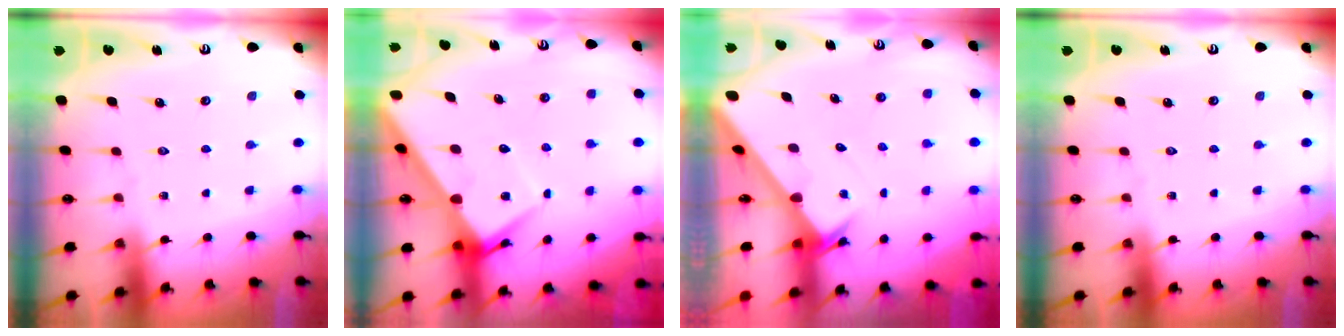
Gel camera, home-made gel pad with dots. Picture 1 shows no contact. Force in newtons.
{"total": 8.4, "press": 8.3, "slide": 0.7}
{"total": 2.7, "press": 2.7, "slide": 0.2}
{"total": 0.0}